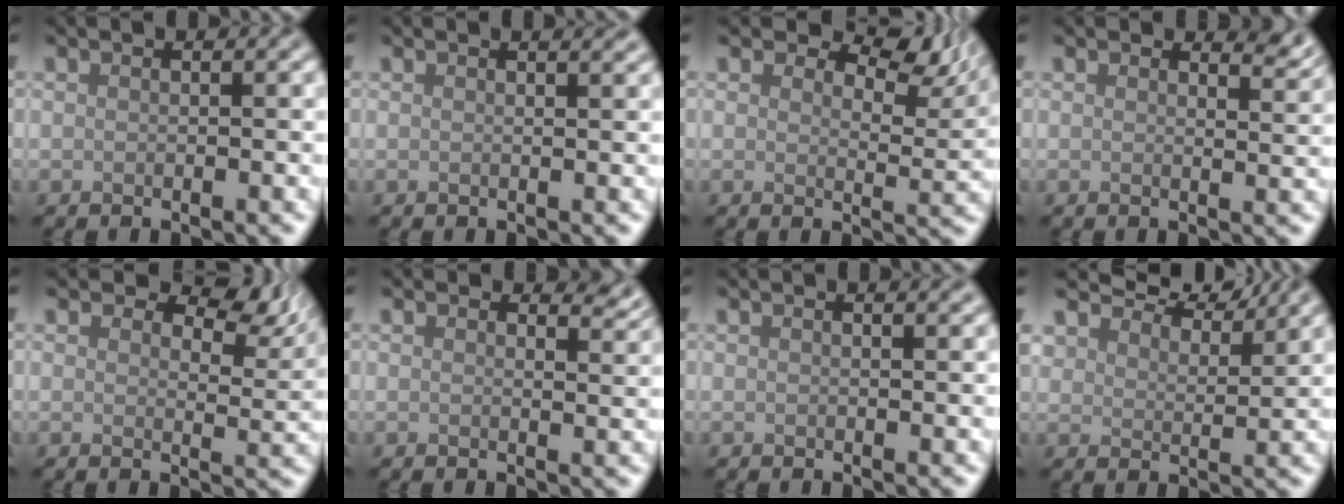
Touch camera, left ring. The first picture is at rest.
{"total": 1.5, "force": [1.2, 0.5, 0.8], "torque": [-0.003, 0.001, 0.009]}
{"total": 7.0, "force": [4.5, 3.4, 4.1], "torque": [-0.050, 0.000, 0.058]}
{"total": 2.1, "force": [1.9, 0.4, 0.8], "torque": [-0.008, -0.006, 0.026]}
{"total": 6.3, "force": [4.1, 3.2, 3.7], "torque": [-0.044, -0.001, 0.051]}
{"total": 1.8, "force": [1.6, 0.5, 0.7], "torque": [-0.007, -0.007, 0.022]}
{"total": 1.2, "force": [1.0, 0.3, 0.7], "torque": [-0.003, 0.003, 0.009]}
{"total": 6.5, "force": [6.1, 1.6, 1.8], "torque": [-0.039, 0.009, 0.084]}